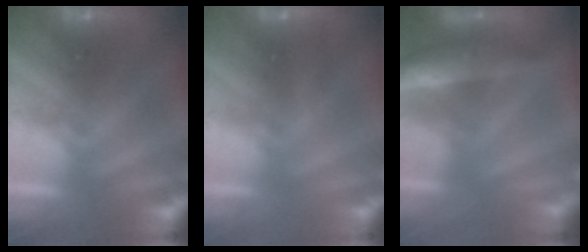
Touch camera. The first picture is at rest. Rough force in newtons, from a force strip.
{"total": 2.9}
{"total": 8.6}